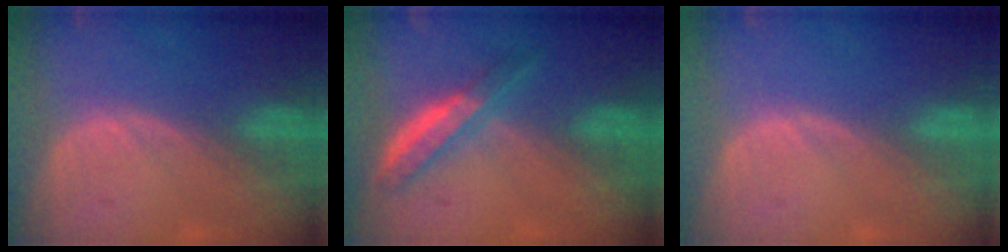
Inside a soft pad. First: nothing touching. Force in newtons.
{"total": 4.6, "press": 4.6, "slide": 0.1}
{"total": 0.0}